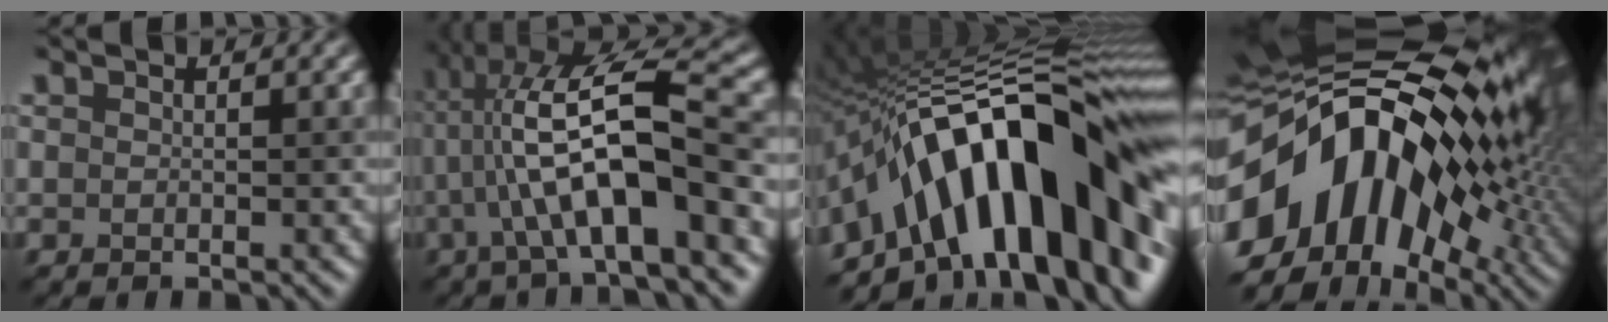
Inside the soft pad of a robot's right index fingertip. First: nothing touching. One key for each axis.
{"total": 11.1, "fx": -1.0, "fy": 2.8, "fz": 10.7, "tx": -0.183, "ty": 0.022, "tz": -0.021}
{"total": 18.0, "fx": -4.9, "fy": 7.8, "fz": 15.5, "tx": -0.194, "ty": 0.053, "tz": -0.104}
{"total": 19.2, "fx": 1.6, "fy": 11.9, "fz": 14.9, "tx": -0.236, "ty": -0.004, "tz": 0.021}